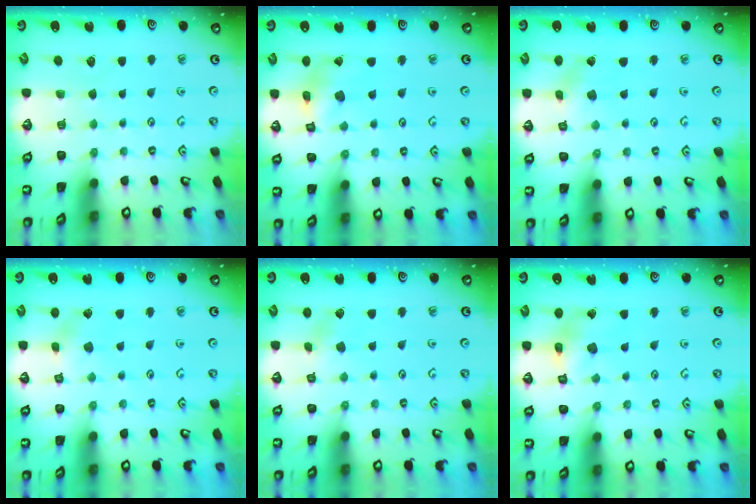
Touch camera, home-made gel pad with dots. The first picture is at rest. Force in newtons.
{"total": 6.8, "press": 6.8, "slide": 0.7}
{"total": 1.4, "press": 1.4, "slide": 0.3}
{"total": 4.0, "press": 4.0, "slide": 0.3}
{"total": 2.4, "press": 2.4, "slide": 0.6}
{"total": 8.7, "press": 8.7, "slide": 0.9}